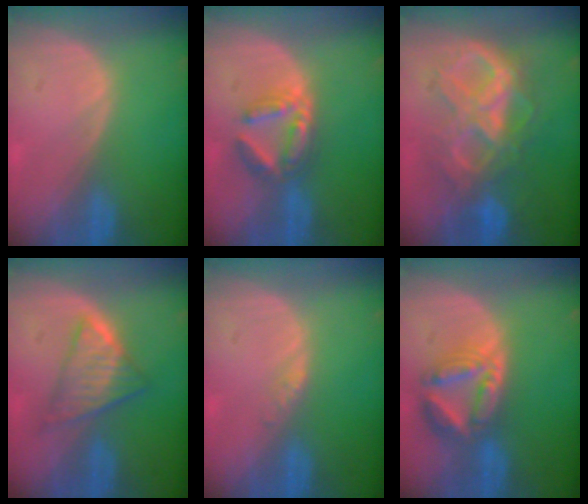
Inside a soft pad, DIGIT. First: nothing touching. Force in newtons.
{"total": 5.9, "press": 5.5, "slide": 1.9}
{"total": 10.0, "press": 9.9, "slide": 1.0}
{"total": 6.1, "press": 5.8, "slide": 2.0}
{"total": 1.1, "press": 1.1, "slide": 0.1}
{"total": 8.0, "press": 6.9, "slide": 4.0}